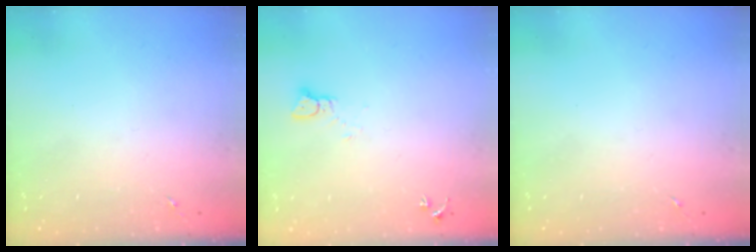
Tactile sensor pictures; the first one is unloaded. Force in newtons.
{"total": 2.4, "press": 2.4, "slide": 0.2}
{"total": 0.0}